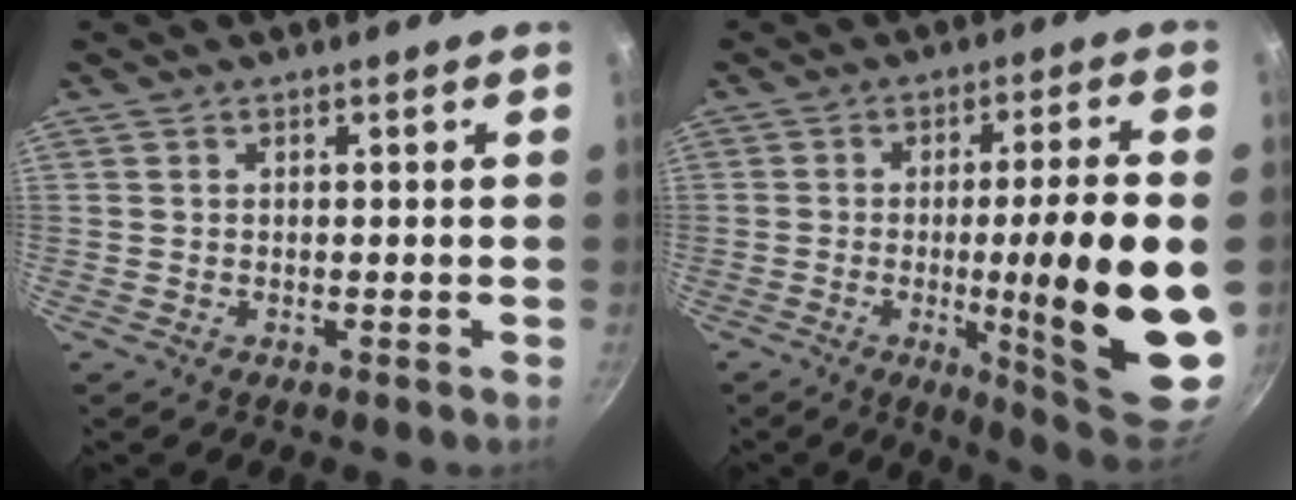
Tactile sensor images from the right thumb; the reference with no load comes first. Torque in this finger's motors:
{"motor_torque": [1.91, 3.10, 1.88, -0.28, 0.40]}